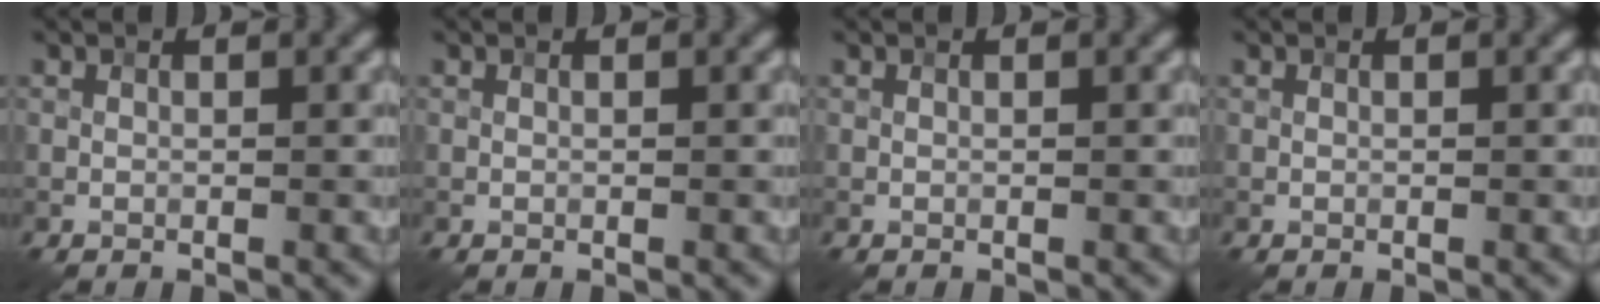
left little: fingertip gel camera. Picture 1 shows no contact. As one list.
[{"total": 0.0}, {"total": 0.0}, {"total": 0.0}]